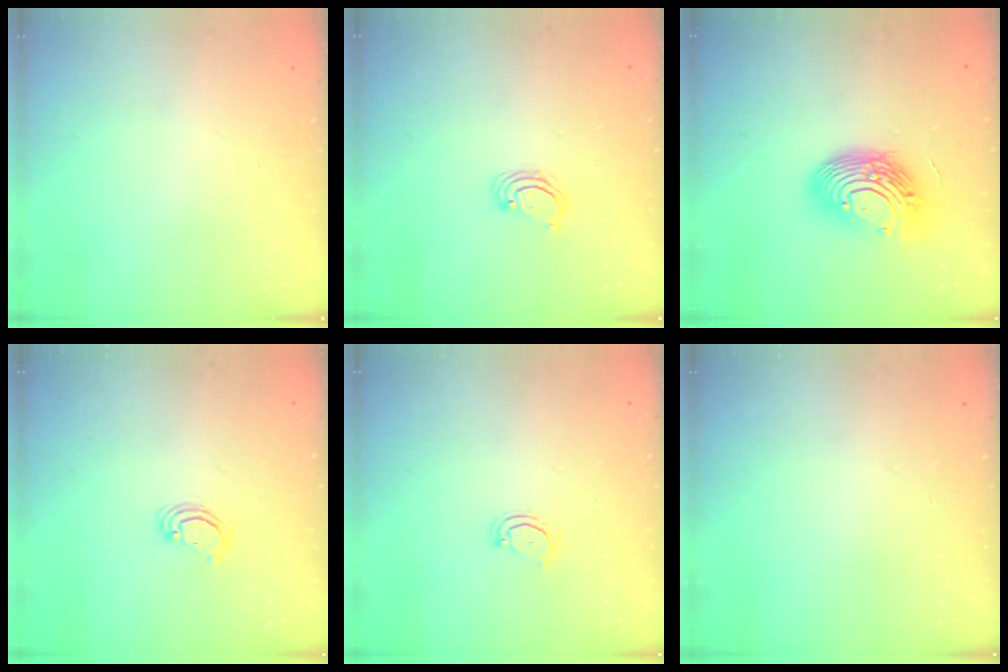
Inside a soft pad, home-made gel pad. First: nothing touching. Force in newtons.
{"total": 2.4, "press": 2.4, "slide": 0.2}
{"total": 15.5, "press": 15.5, "slide": 1.4}
{"total": 2.7, "press": 2.7, "slide": 0.2}
{"total": 3.3, "press": 3.3, "slide": 0.2}
{"total": 0.0}